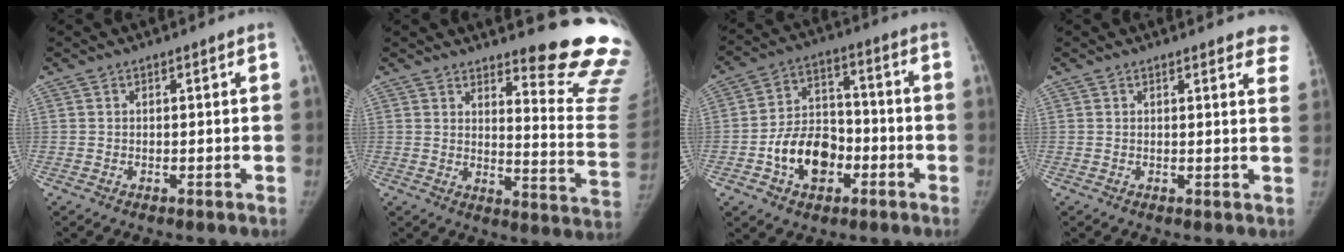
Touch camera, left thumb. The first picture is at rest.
{"total": 16.7, "force": [14.8, 1.8, 7.5], "torque": [-0.065, -0.185, 0.169]}
{"total": 13.1, "force": [-4.7, 9.4, 7.9], "torque": [-0.096, 0.036, -0.080]}
{"total": 5.8, "force": [5.1, 1.8, 2.1], "torque": [0.010, -0.021, 0.036]}